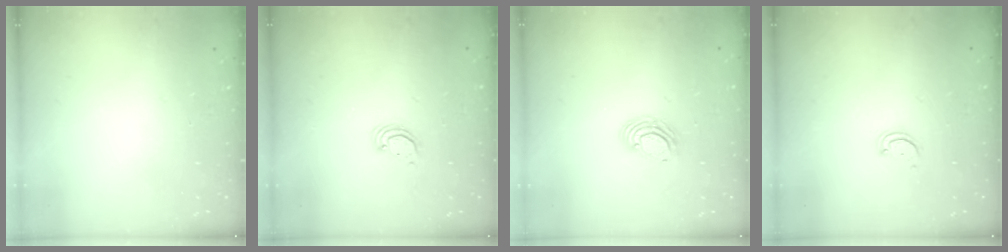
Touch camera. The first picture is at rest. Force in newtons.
{"total": 2.6, "press": 2.6, "slide": 0.2}
{"total": 5.3, "press": 5.3, "slide": 0.4}
{"total": 2.2, "press": 2.2, "slide": 0.2}